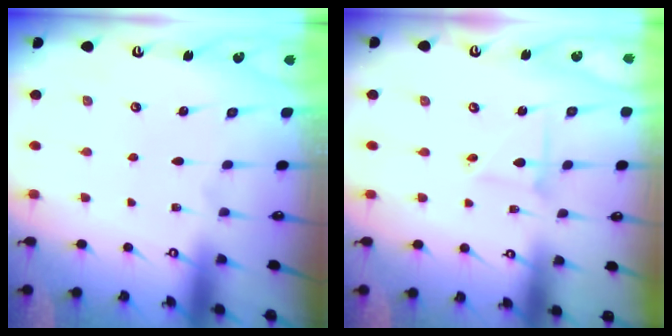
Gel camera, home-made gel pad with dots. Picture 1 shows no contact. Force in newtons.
{"total": 2.4, "press": 2.4, "slide": 0.3}